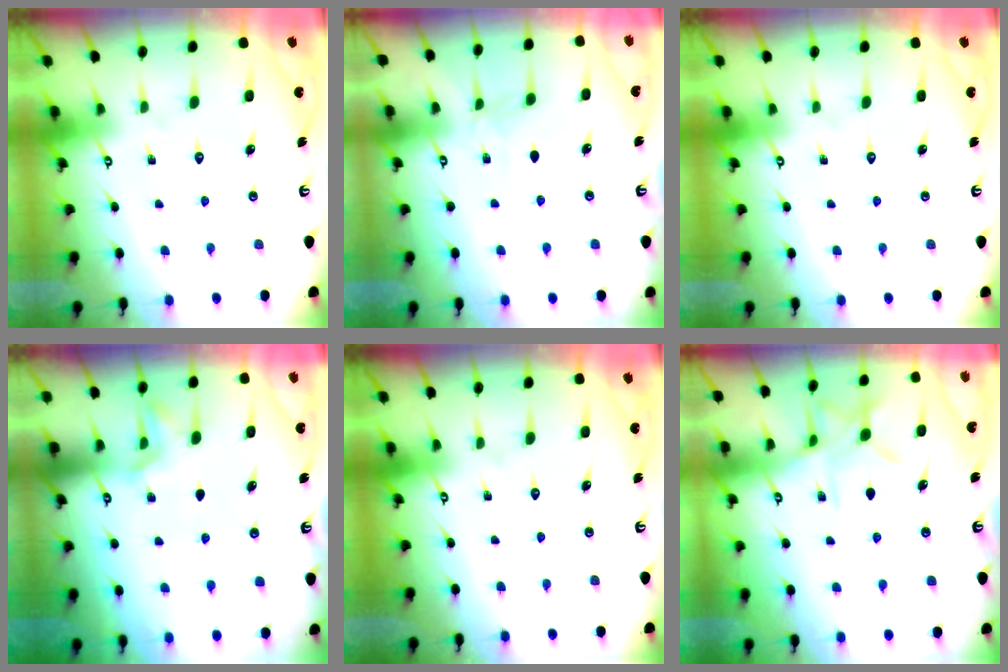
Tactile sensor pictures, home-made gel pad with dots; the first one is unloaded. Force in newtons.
{"total": 3.6, "press": 3.6, "slide": 0.3}
{"total": 0.0}
{"total": 3.8, "press": 3.1, "slide": 2.1}
{"total": 0.0}
{"total": 8.9, "press": 8.9, "slide": 0.5}